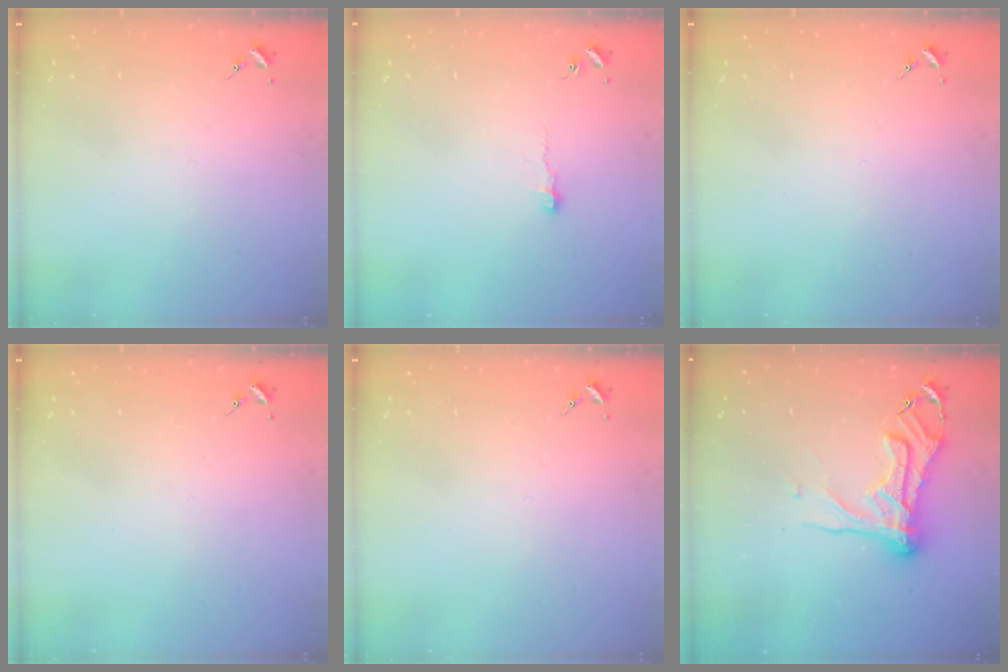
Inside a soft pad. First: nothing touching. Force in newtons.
{"total": 3.4, "press": 3.4, "slide": 0.2}
{"total": 0.0}
{"total": 0.0}
{"total": 0.0}
{"total": 16.8, "press": 16.7, "slide": 1.6}